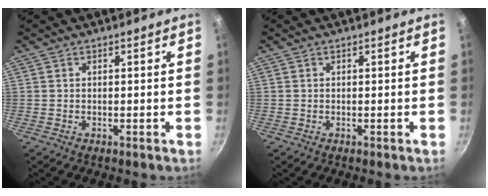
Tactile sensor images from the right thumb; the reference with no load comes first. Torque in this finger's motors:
{"motor_torque": [-0.21, 0.21, -0.06, -0.06, 0.00]}